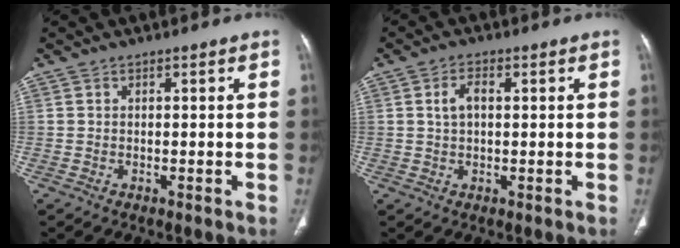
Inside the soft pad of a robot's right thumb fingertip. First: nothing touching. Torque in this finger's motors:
{"motor_torque": [-0.39, -0.38, 0.10, 0.00, 0.09]}